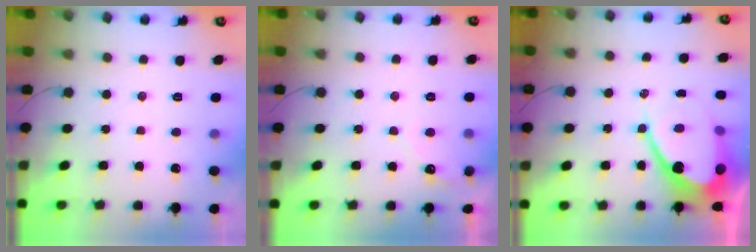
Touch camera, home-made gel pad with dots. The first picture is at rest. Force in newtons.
{"total": 4.4, "press": 4.4, "slide": 0.3}
{"total": 14.9, "press": 14.8, "slide": 1.1}